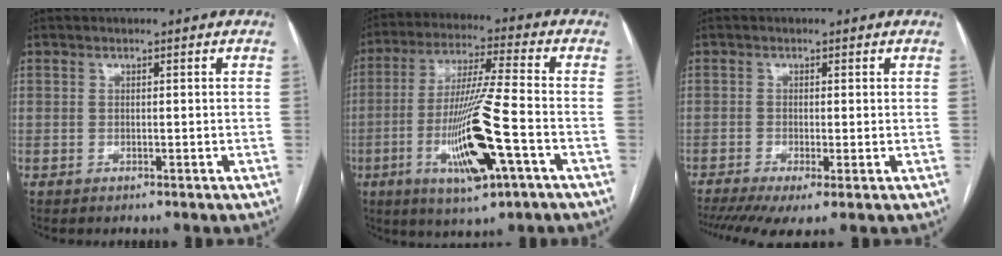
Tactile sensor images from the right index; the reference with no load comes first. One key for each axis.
{"total": 15.0, "fx": -5.1, "fy": 0.6, "fz": 14.2, "tx": -0.281, "ty": -0.015, "tz": -0.088}
{"total": 6.9, "fx": -3.9, "fy": 1.7, "fz": 5.4, "tx": -0.096, "ty": -0.014, "tz": -0.069}